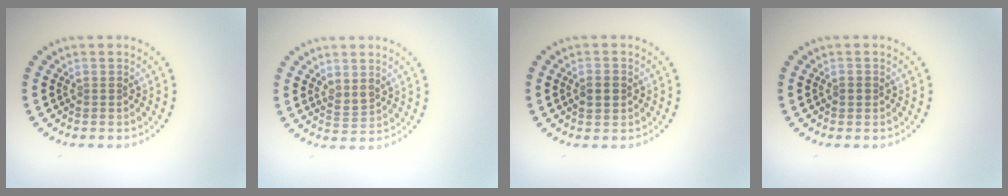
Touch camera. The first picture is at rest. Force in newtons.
{"total": 1.4, "press": 1.3, "slide": 0.5}
{"total": 2.3, "press": 2.3, "slide": 0.1}
{"total": 0.8, "press": 0.8, "slide": 0.1}